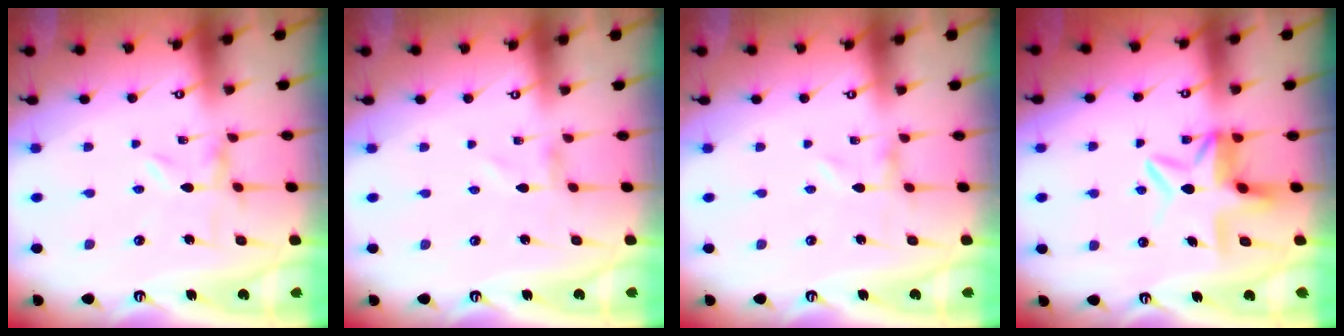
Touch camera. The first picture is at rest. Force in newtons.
{"total": 0.7, "press": 0.7, "slide": 0.1}
{"total": 0.0}
{"total": 7.6, "press": 7.5, "slide": 1.4}